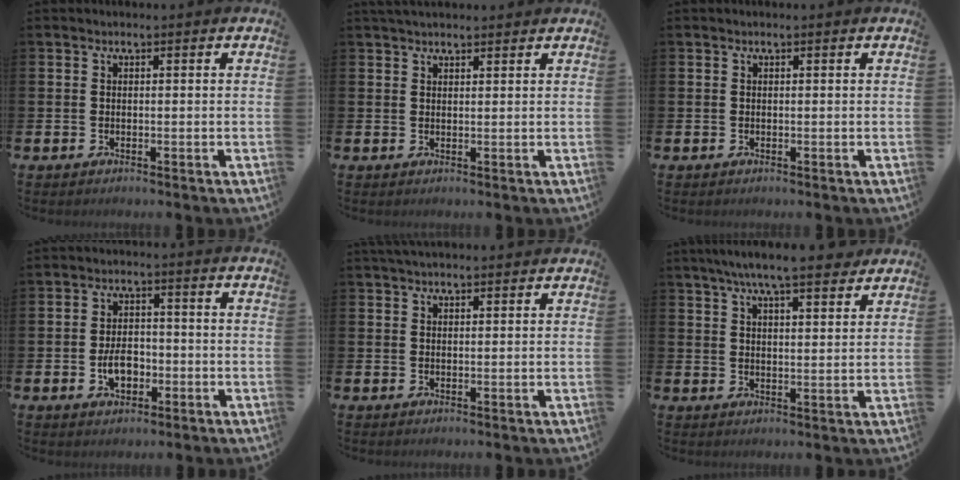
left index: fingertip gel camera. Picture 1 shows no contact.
{"total": 2.3, "force": [2.2, 0.6, 0.6], "torque": [-0.003, -0.006, 0.037]}
{"total": 0.0}
{"total": 4.4, "force": [-1.2, 2.8, 3.1], "torque": [-0.042, 0.000, -0.026]}
{"total": 2.2, "force": [2.1, 0.5, 0.7], "torque": [-0.012, 0.000, 0.036]}
{"total": 7.4, "force": [6.7, 0.7, 3.0], "torque": [-0.063, -0.025, 0.117]}